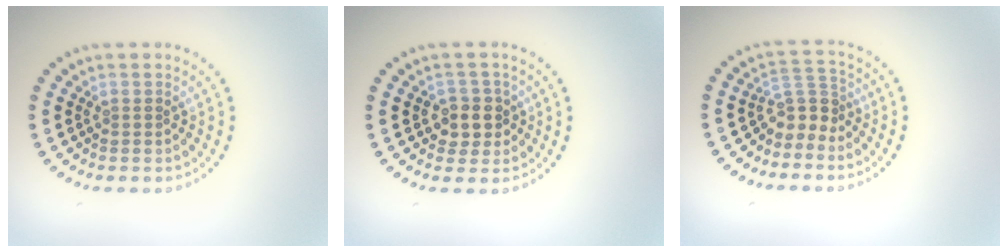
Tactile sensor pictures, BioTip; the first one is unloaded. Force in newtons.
{"total": 2.6, "press": 2.4, "slide": 0.9}
{"total": 2.8, "press": 2.0, "slide": 2.0}